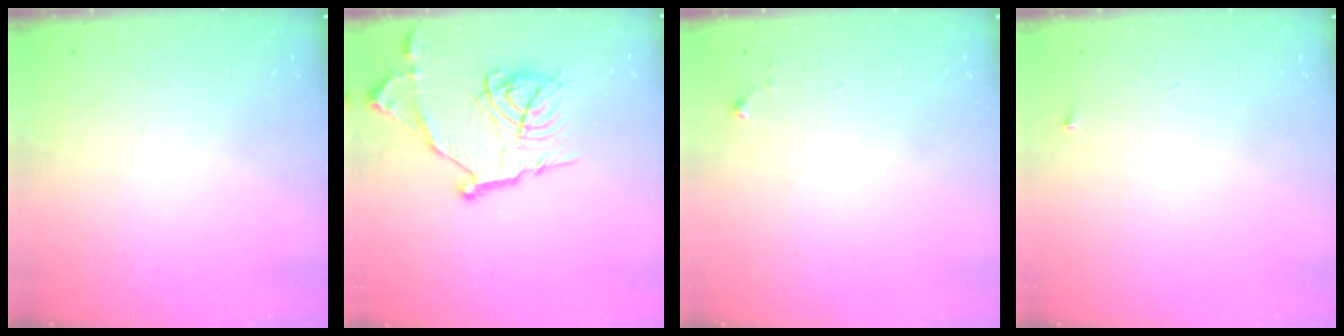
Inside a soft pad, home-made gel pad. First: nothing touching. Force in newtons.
{"total": 17.5, "press": 17.4, "slide": 1.6}
{"total": 2.6, "press": 2.6, "slide": 0.4}
{"total": 2.5, "press": 2.4, "slide": 0.4}